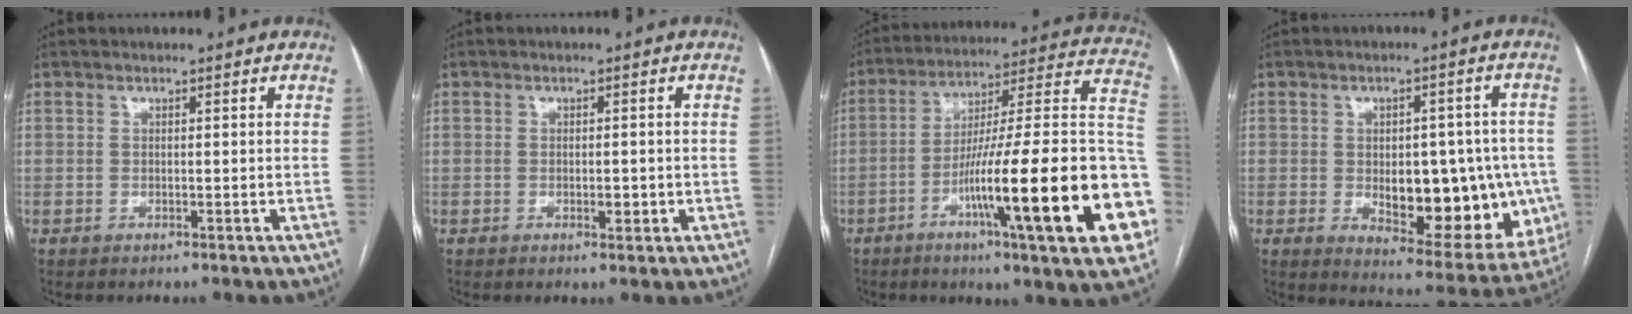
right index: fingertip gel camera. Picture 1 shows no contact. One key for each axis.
{"total": 1.8, "fx": -0.5, "fy": 0.6, "fz": 1.6, "tx": -0.026, "ty": -0.001, "tz": -0.004}
{"total": 28.9, "fx": -8.8, "fy": 1.5, "fz": 27.5, "tx": -0.320, "ty": -0.007, "tz": -0.141}
{"total": 17.9, "fx": -3.0, "fy": 7.9, "fz": 15.8, "tx": -0.164, "ty": 0.010, "tz": -0.011}